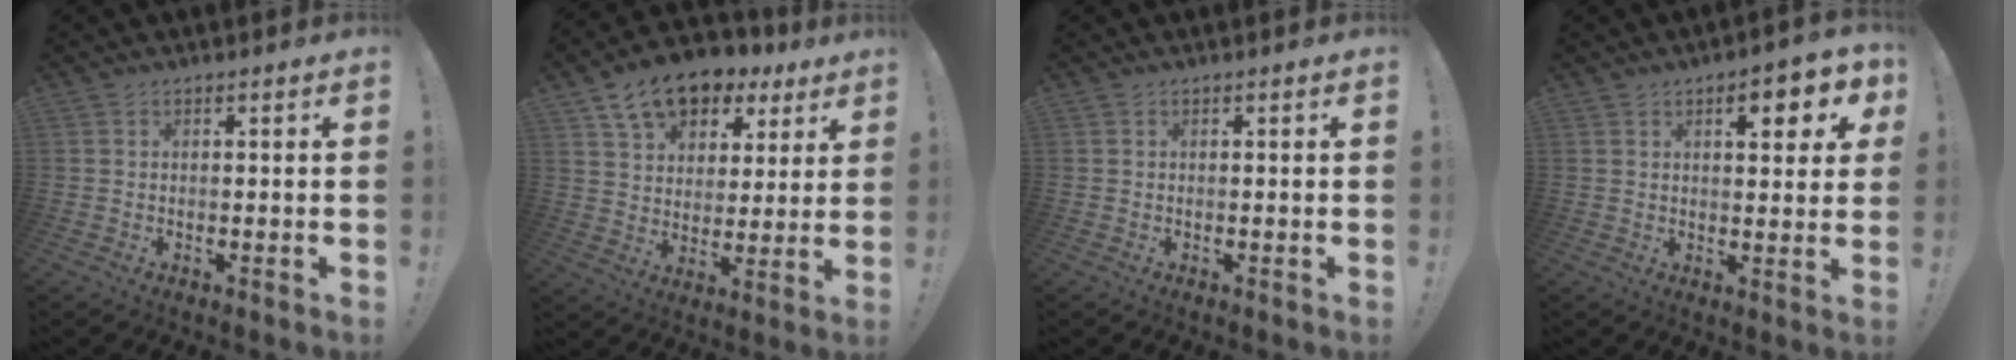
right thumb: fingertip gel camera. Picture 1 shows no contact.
{"total": 13.3, "force": [9.0, 7.9, 5.7], "torque": [-0.099, -0.053, 0.168]}
{"total": 0.0}
{"total": 8.0, "force": [3.5, 2.8, 6.7], "torque": [-0.074, -0.013, 0.049]}